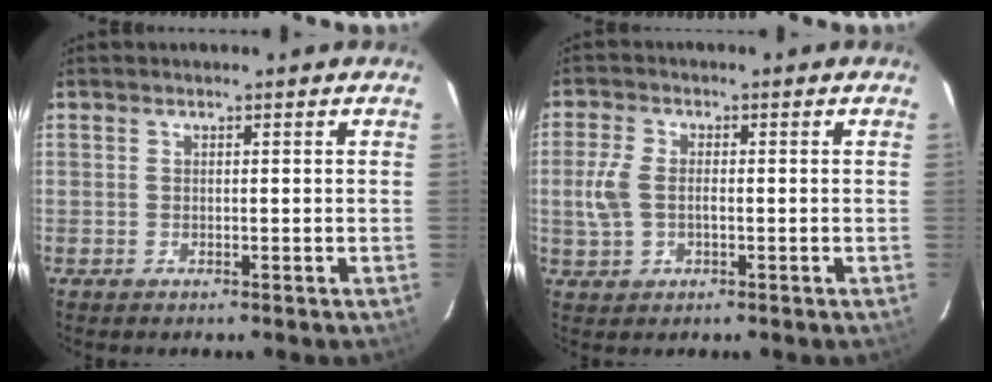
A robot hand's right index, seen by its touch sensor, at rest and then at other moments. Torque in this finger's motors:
{"motor_torque": [0.32, -0.26, 0.33, 0.08]}